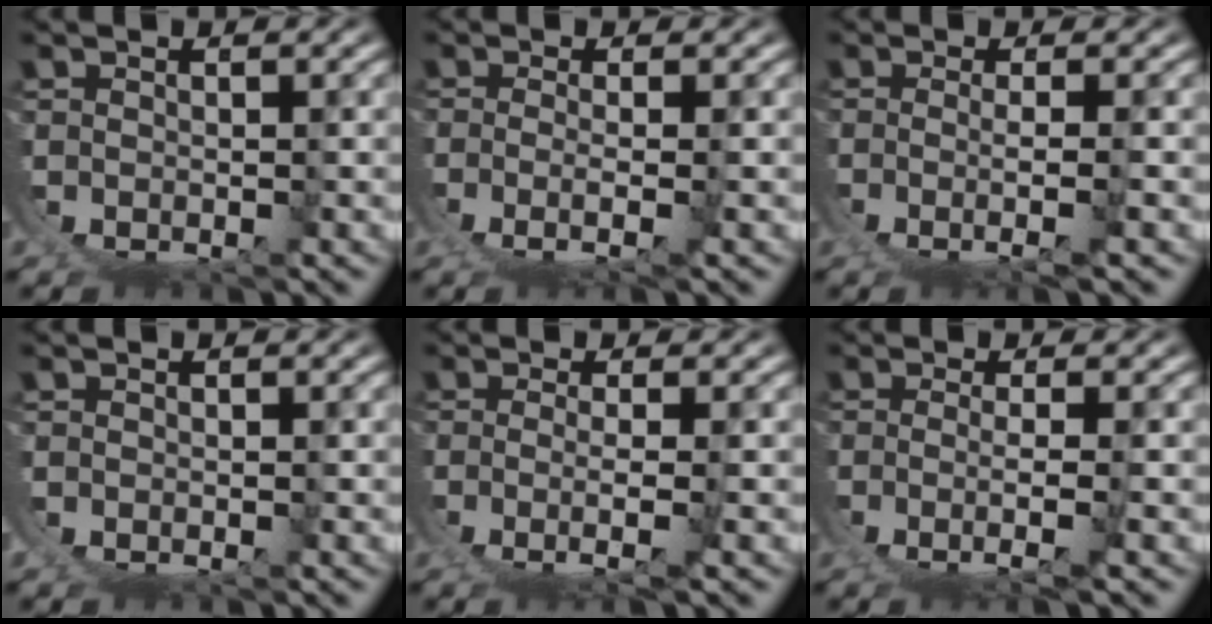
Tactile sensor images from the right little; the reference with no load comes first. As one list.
[{"total": 2.6, "force": [0.2, 0.5, 2.5], "torque": [-0.062, -0.021, 0.016]}, {"total": 2.9, "force": [-0.3, 0.4, 2.9], "torque": [-0.065, -0.022, 0.009]}, {"total": 0.8, "force": [0.1, 0.7, 0.3], "torque": [-0.014, 0.000, 0.001]}, {"total": 2.8, "force": [0.0, 0.5, 2.7], "torque": [-0.068, -0.023, 0.013]}, {"total": 3.0, "force": [-0.4, 0.7, 2.8], "torque": [-0.069, -0.023, 0.007]}]